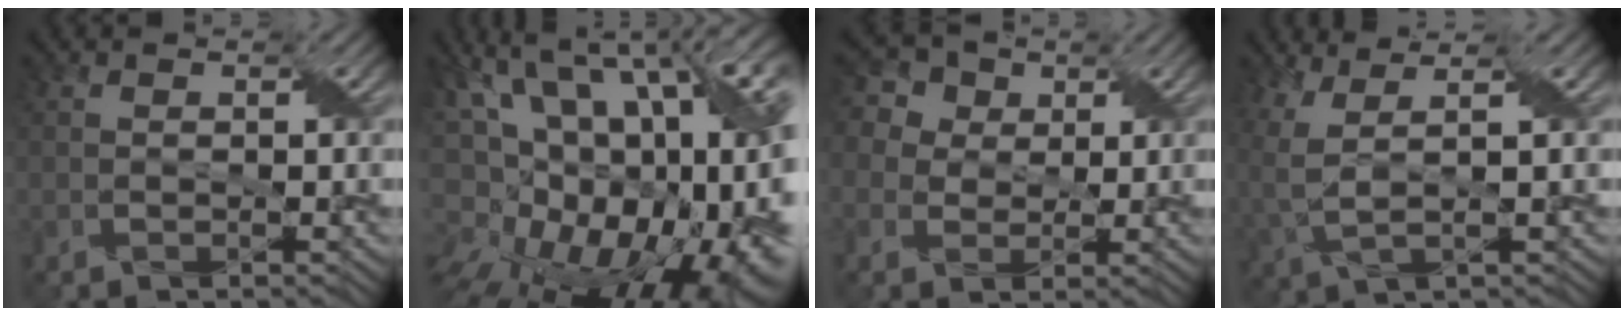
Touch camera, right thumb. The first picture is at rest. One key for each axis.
{"total": 22.3, "fx": -5.1, "fy": 13.5, "fz": 17.0, "tx": -0.283, "ty": 0.041, "tz": -0.068}
{"total": 6.9, "fx": 2.9, "fy": 5.4, "fz": 3.1, "tx": -0.115, "ty": 0.026, "tz": 0.025}
{"total": 5.2, "fx": 1.8, "fy": 1.6, "fz": 4.6, "tx": -0.121, "ty": 0.006, "tz": 0.037}